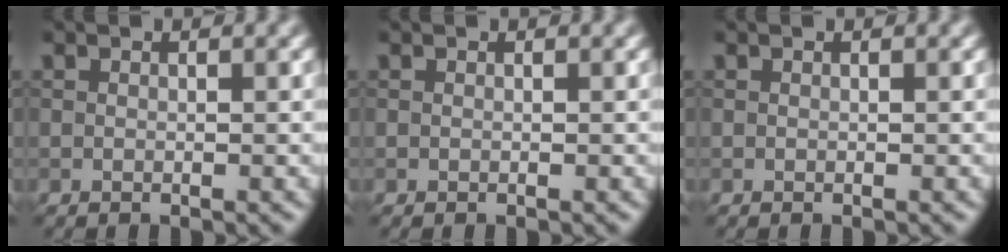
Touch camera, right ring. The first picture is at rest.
{"total": 0.0}
{"total": 0.0}